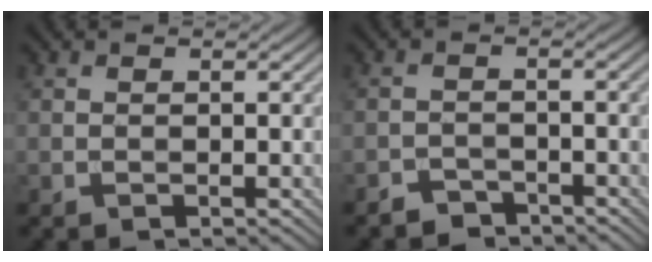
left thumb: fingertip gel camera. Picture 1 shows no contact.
{"total": 3.0, "force": [-2.7, 1.2, 0.5], "torque": [-0.002, 0.004, -0.050]}